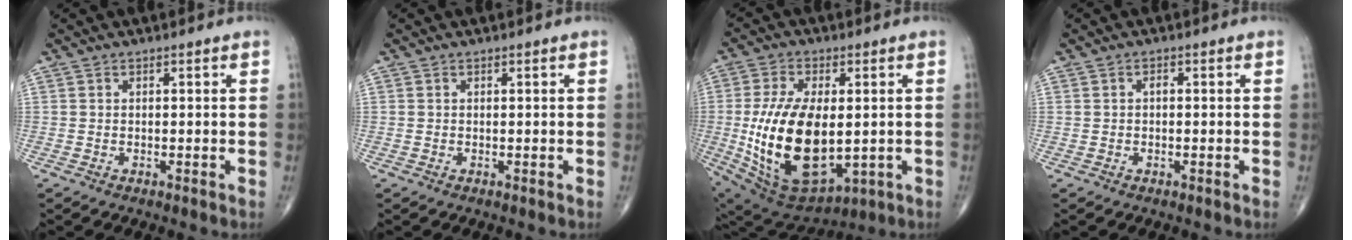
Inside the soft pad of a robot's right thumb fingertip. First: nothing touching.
{"total": 0.0}
{"total": 21.9, "force": [-1.6, 11.5, 18.5], "torque": [-0.356, -0.015, 0.003]}
{"total": 0.8, "force": [0.0, 0.6, 0.6], "torque": [-0.007, 0.002, -0.003]}